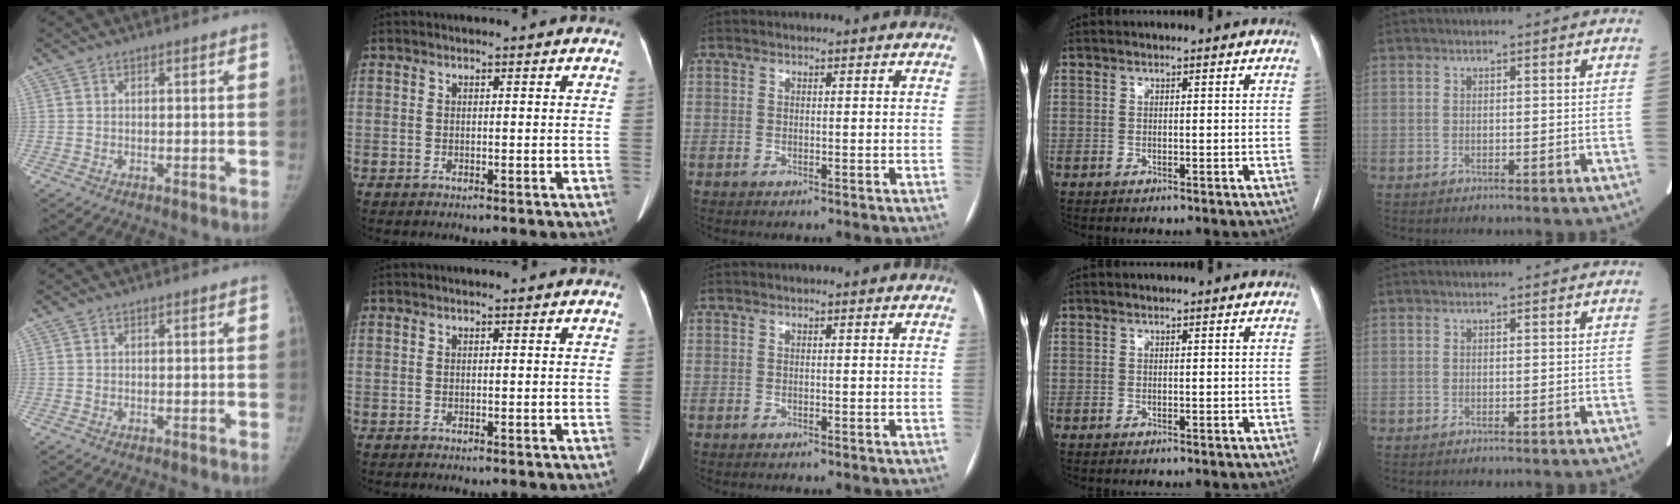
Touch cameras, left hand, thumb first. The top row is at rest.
{}